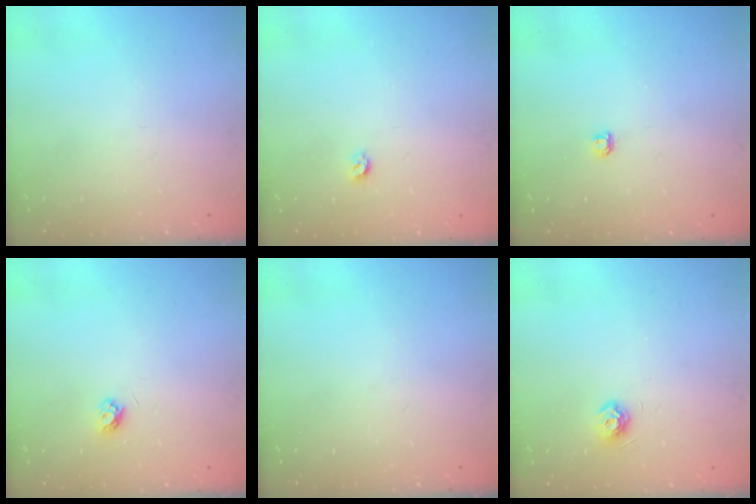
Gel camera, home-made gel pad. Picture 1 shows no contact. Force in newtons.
{"total": 3.0, "press": 3.0, "slide": 0.5}
{"total": 2.8, "press": 2.8, "slide": 0.3}
{"total": 3.9, "press": 3.9, "slide": 0.6}
{"total": 0.0}
{"total": 7.6, "press": 7.5, "slide": 1.1}